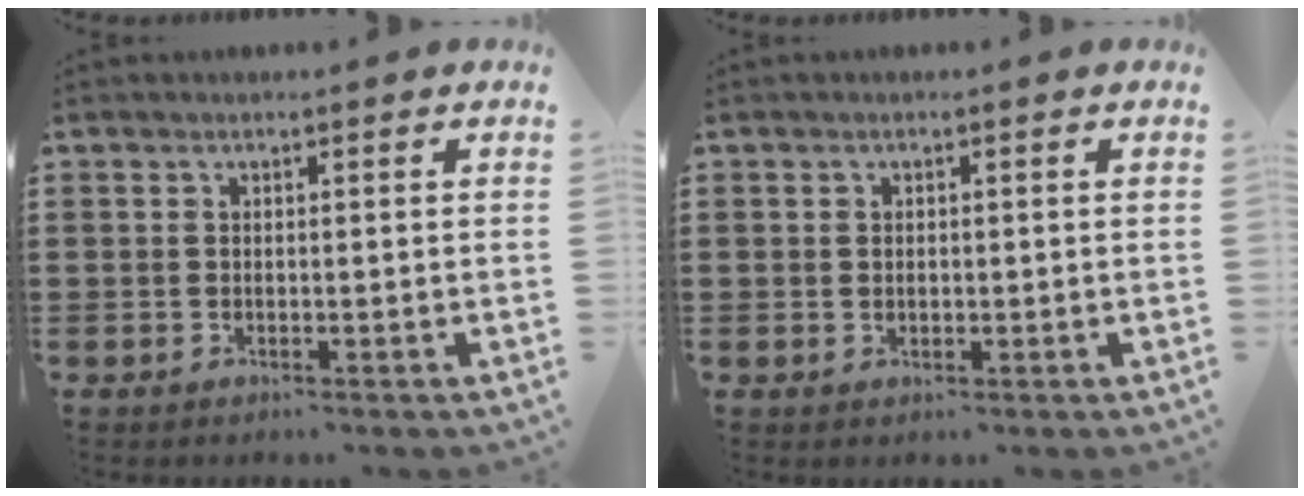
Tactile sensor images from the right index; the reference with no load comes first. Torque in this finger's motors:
{"motor_torque": [-0.28, 0.57, -0.07, -0.01]}